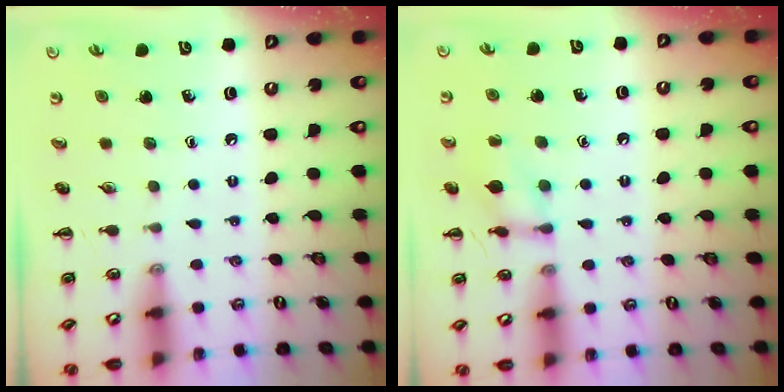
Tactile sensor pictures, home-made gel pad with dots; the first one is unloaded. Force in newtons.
{"total": 10.1, "press": 10.1, "slide": 0.7}